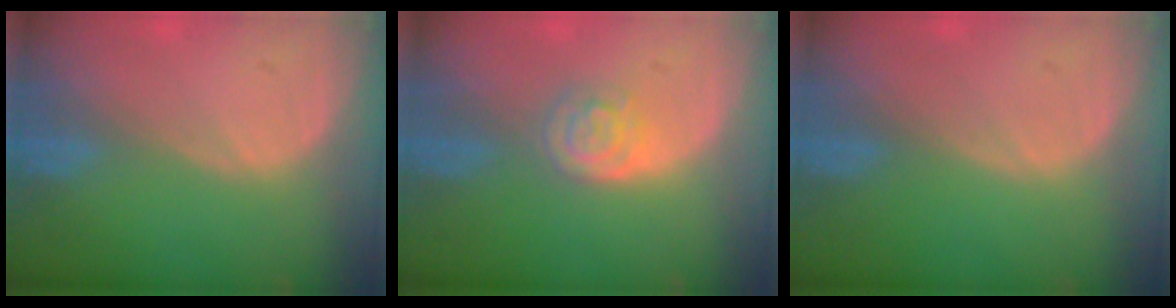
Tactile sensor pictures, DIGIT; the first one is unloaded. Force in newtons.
{"total": 3.7, "press": 3.6, "slide": 1.0}
{"total": 0.0}